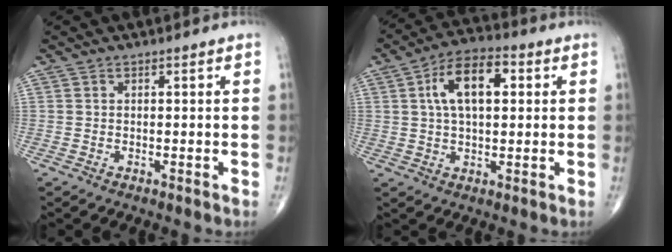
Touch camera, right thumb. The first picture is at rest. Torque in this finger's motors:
{"motor_torque": [0.64, 2.27, 0.93, 0.17, 0.07]}